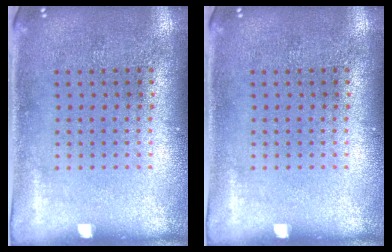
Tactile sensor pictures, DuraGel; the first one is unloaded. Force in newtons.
{"total": 0.0}